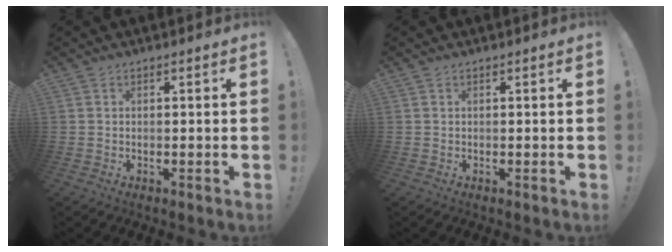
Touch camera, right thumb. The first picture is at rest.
{"total": 0.0}